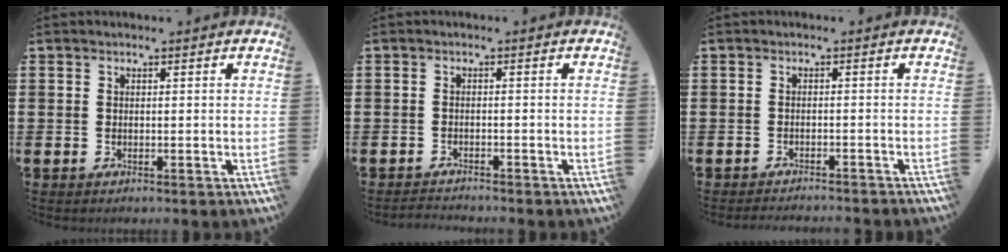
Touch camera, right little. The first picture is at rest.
{"total": 1.1, "force": [-1.1, -0.1, -0.1], "torque": [-0.002, 0.002, -0.024]}
{"total": 1.3, "force": [-1.3, -0.2, 0.0], "torque": [-0.001, 0.002, -0.026]}